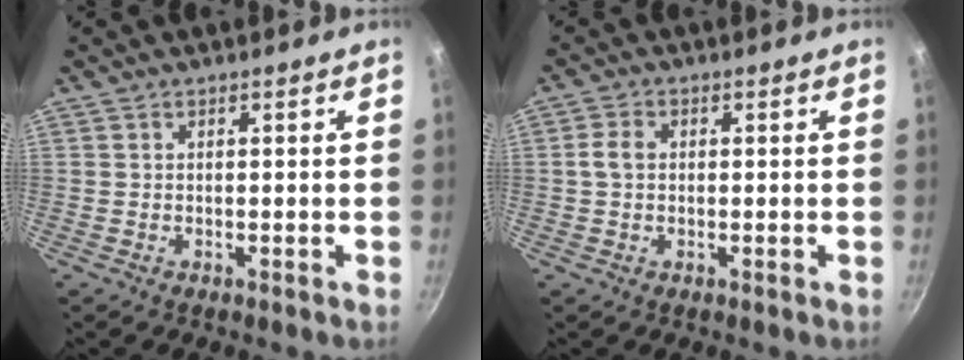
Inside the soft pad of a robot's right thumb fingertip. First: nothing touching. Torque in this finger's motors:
{"motor_torque": [-0.09, 0.96, 0.29, -0.12, 0.00]}